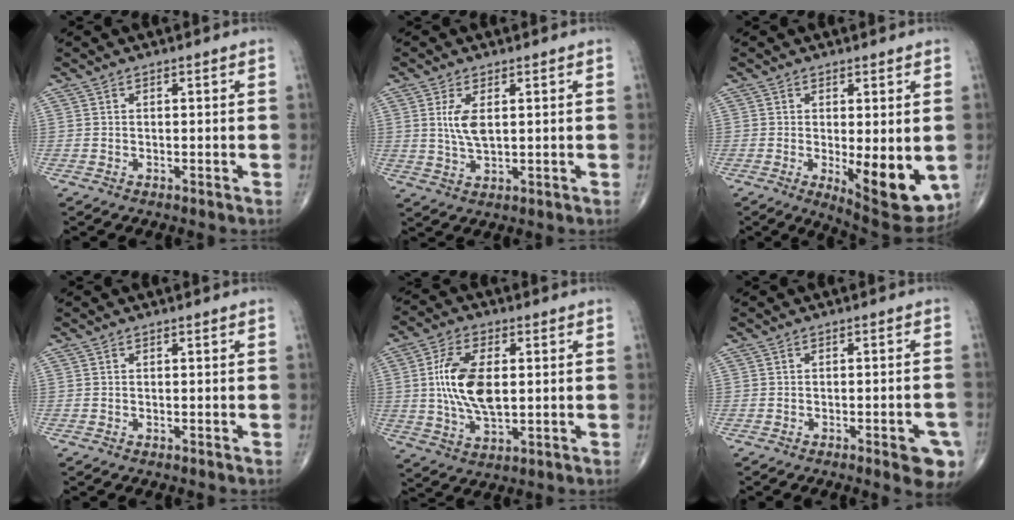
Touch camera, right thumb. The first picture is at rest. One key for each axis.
{"total": 5.1, "fx": 1.2, "fy": 2.1, "fz": 4.5, "tx": -0.094, "ty": -0.010, "tz": 0.030}
{"total": 12.4, "fx": -2.1, "fy": 4.4, "fz": 11.5, "tx": -0.142, "ty": -0.028, "tz": -0.016}
{"total": 0.0}
{"total": 12.5, "fx": 1.3, "fy": 6.3, "fz": 10.7, "tx": -0.210, "ty": -0.004, "tz": 0.027}
{"total": 6.7, "fx": -3.3, "fy": 1.9, "fz": 5.6, "tx": -0.054, "ty": 0.010, "tz": -0.037}